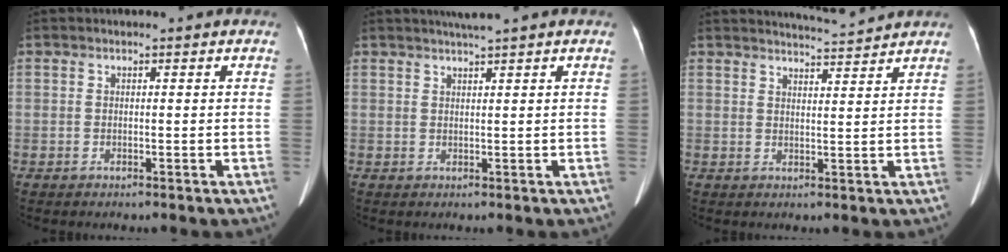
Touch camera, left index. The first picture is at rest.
{"total": 2.7, "force": [2.2, -0.7, 1.3], "torque": [-0.018, 0.010, 0.041]}
{"total": 5.1, "force": [5.0, -0.9, 0.5], "torque": [-0.017, 0.002, 0.072]}